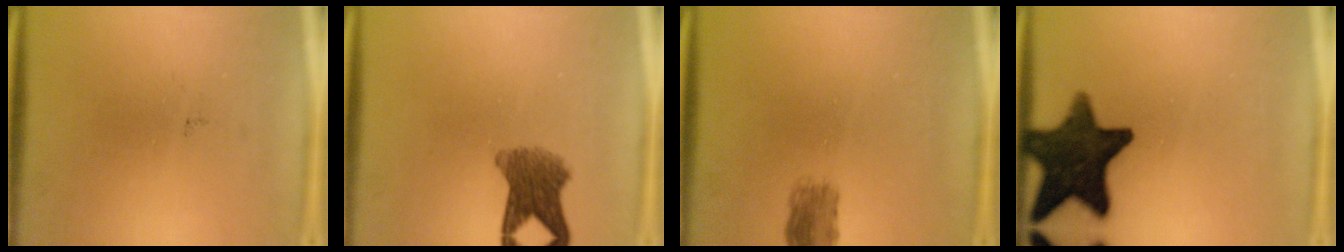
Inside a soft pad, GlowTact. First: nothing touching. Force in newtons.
{"total": 6.0}
{"total": 2.9}
{"total": 14.4}